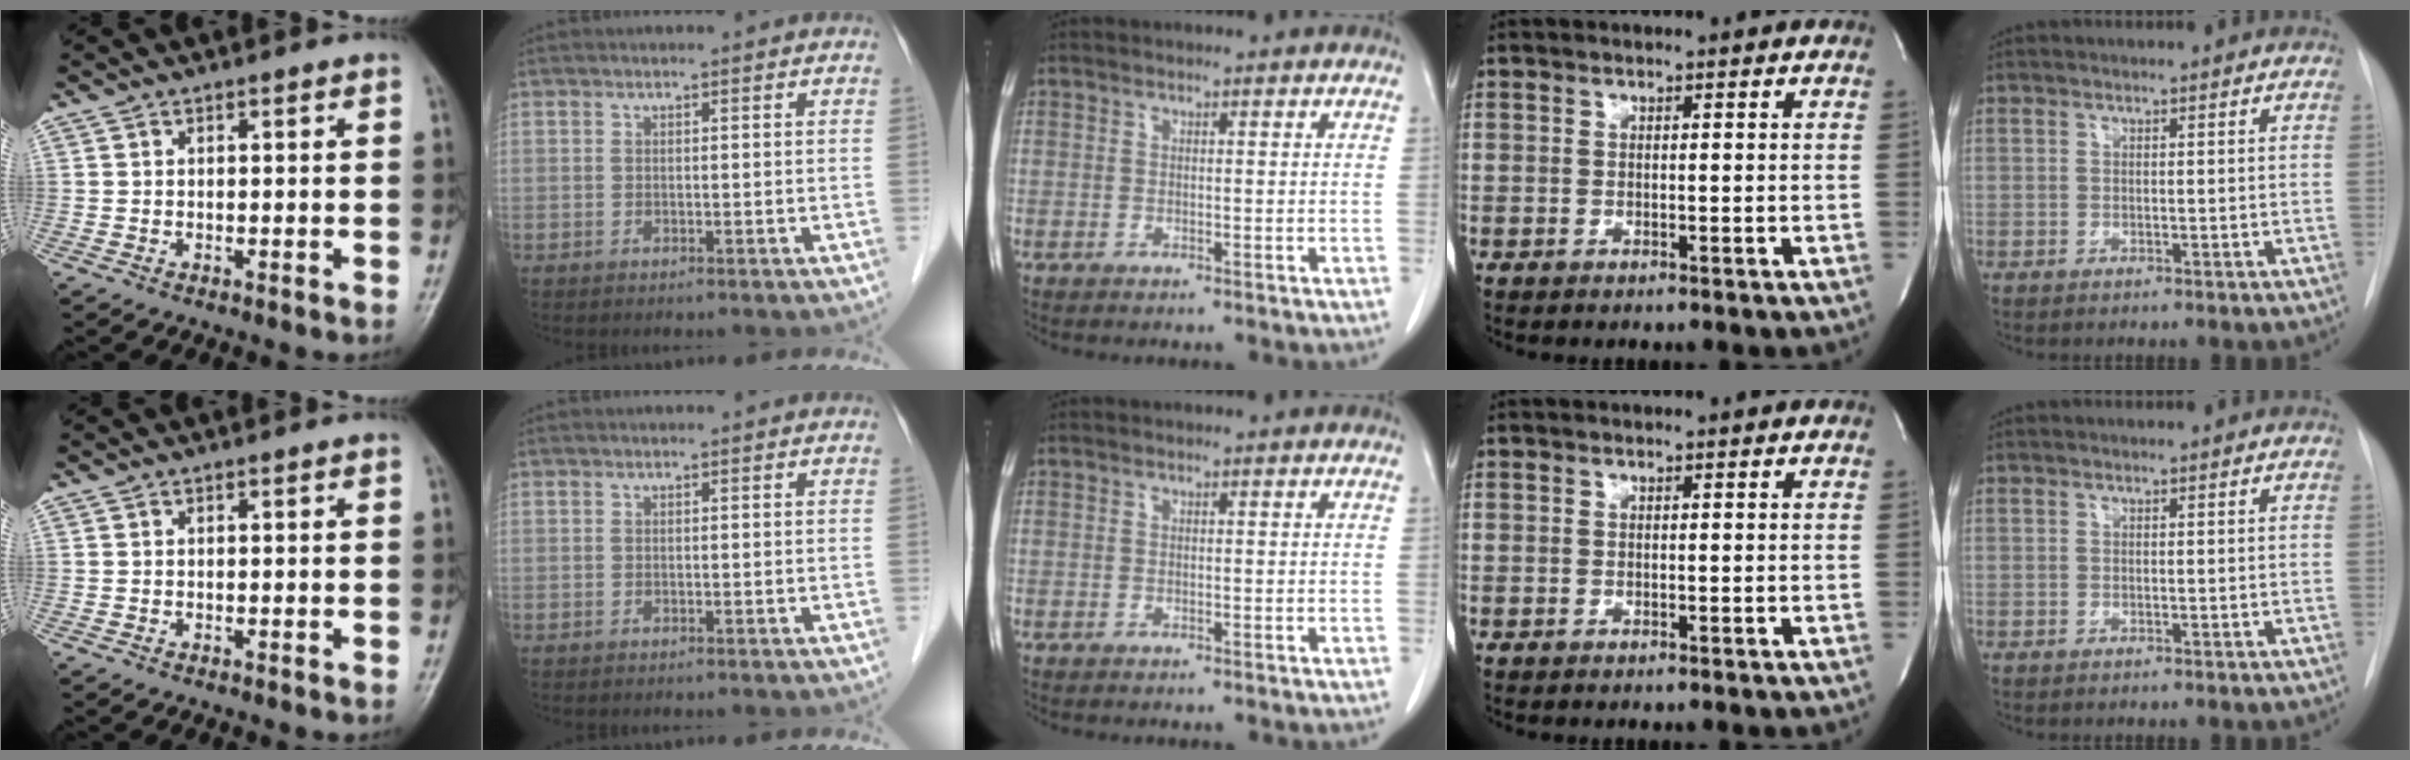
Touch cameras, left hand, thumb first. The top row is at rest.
{}